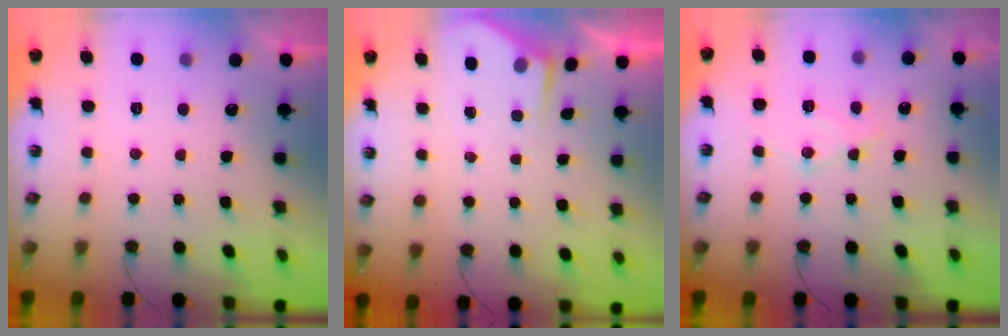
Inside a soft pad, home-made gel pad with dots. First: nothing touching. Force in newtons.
{"total": 2.5, "press": 2.5, "slide": 0.4}
{"total": 11.0, "press": 10.9, "slide": 0.7}